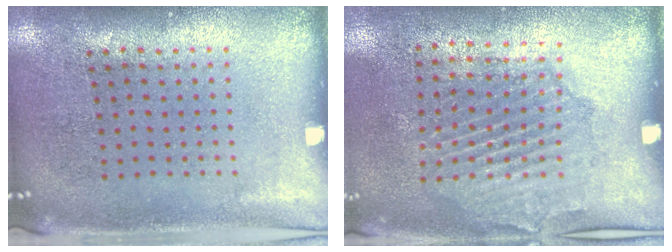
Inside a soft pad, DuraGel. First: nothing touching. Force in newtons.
{"total": 1.7, "press": 1.4, "slide": 0.8}